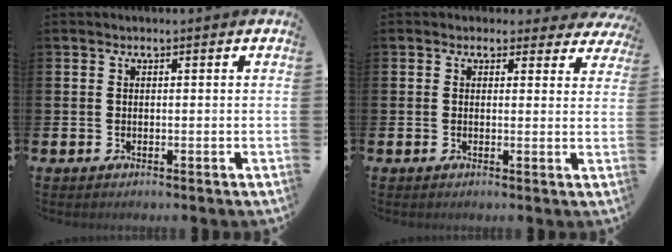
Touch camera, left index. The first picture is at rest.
{"total": 1.9, "force": [1.5, 1.2, 0.2], "torque": [-0.002, -0.003, 0.022]}